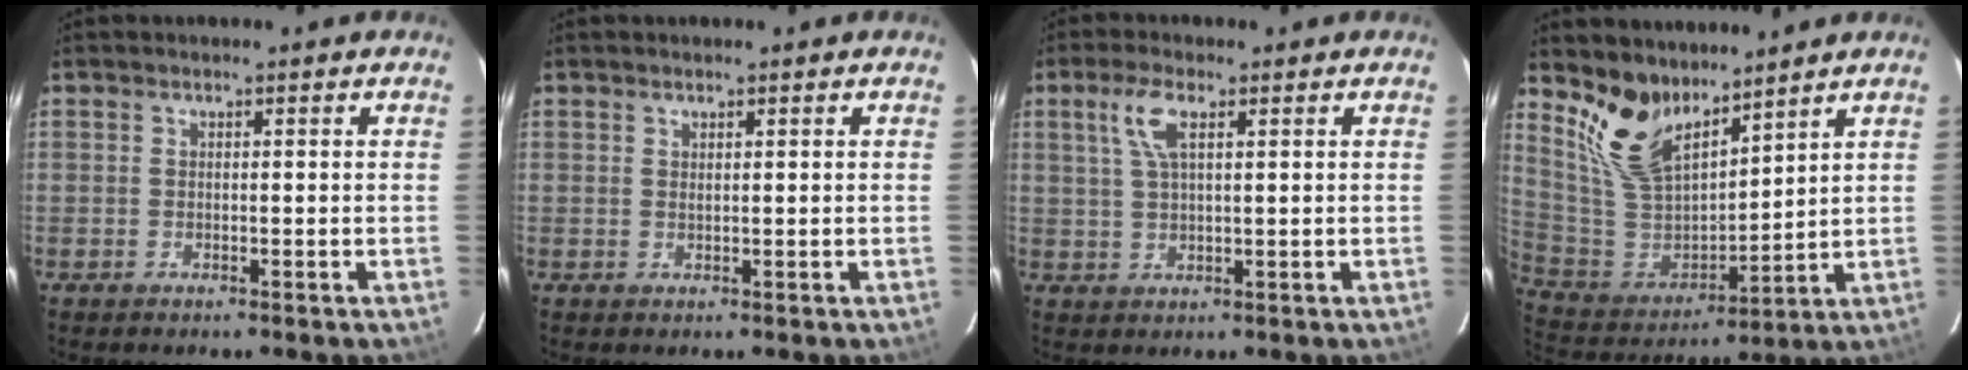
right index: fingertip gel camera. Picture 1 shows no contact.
{"total": 0.7, "force": [0.6, 0.1, 0.4], "torque": [-0.006, 0.000, 0.011]}
{"total": 5.2, "force": [2.2, 1.7, 4.4], "torque": [-0.090, 0.008, 0.045]}
{"total": 13.8, "force": [10.4, 6.1, 6.6], "torque": [-0.141, -0.005, 0.222]}